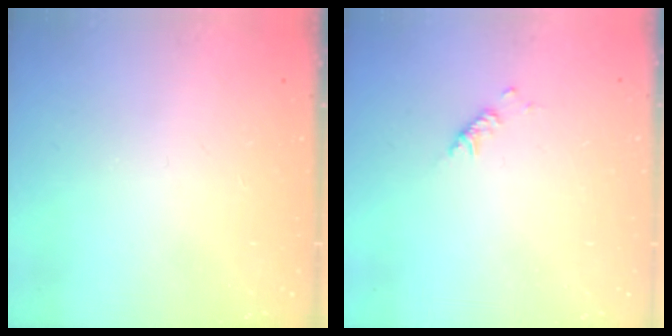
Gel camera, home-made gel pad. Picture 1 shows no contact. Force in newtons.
{"total": 2.9, "press": 2.9, "slide": 0.6}